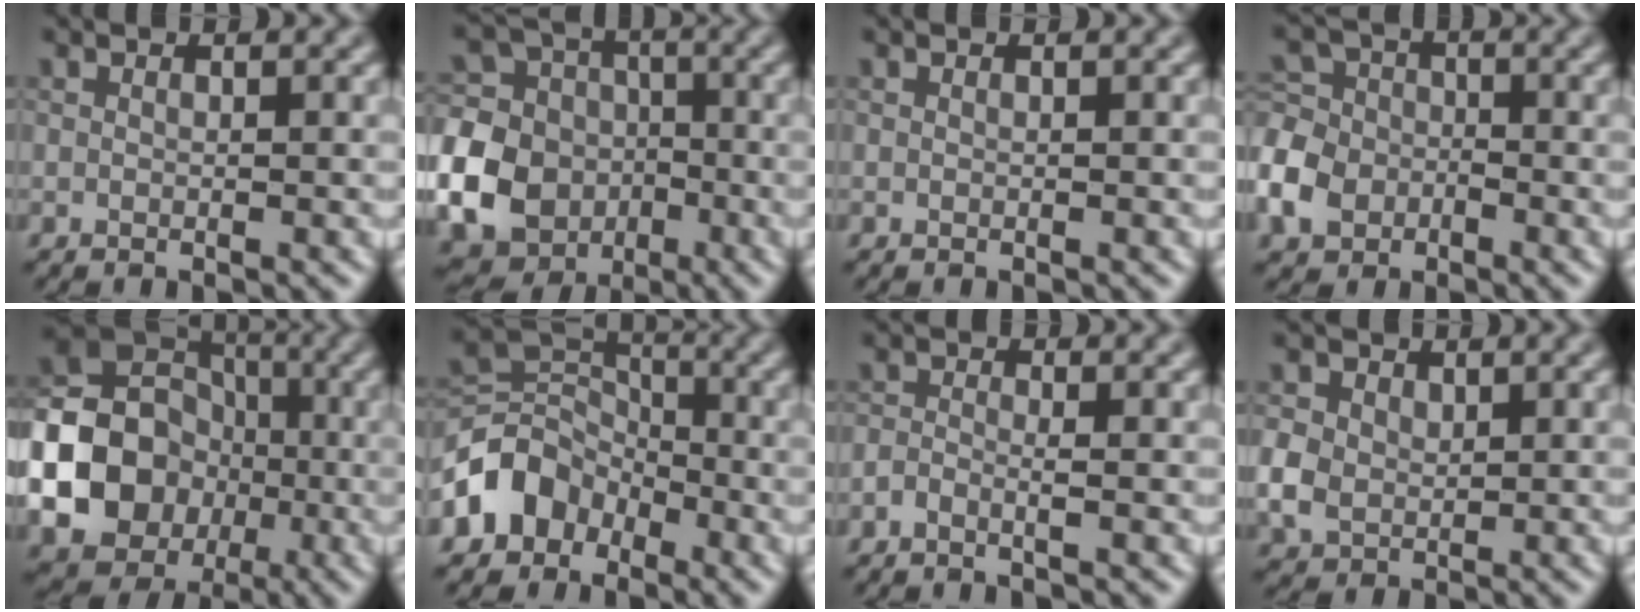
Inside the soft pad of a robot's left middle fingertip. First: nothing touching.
{"total": 15.8, "force": [-5.2, 14.1, 5.0], "torque": [-0.143, -0.031, -0.112]}
{"total": 0.0}
{"total": 5.4, "force": [-2.6, 4.1, 2.3], "torque": [-0.059, 0.004, -0.068]}
{"total": 20.3, "force": [-4.7, 18.4, 7.2], "torque": [-0.171, -0.030, -0.115]}
{"total": 5.0, "force": [-2.7, 3.9, 1.5], "torque": [-0.015, 0.005, -0.063]}
{"total": 1.1, "force": [-0.6, 0.3, 0.8], "torque": [-0.019, 0.000, -0.016]}
{"total": 3.2, "force": [0.3, 2.8, 1.7], "torque": [-0.045, 0.000, 0.004]}